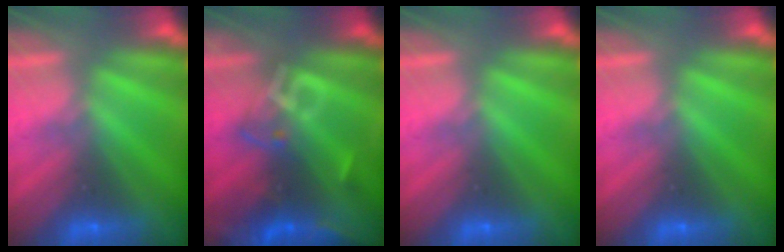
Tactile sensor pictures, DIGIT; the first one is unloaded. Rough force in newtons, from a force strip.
{"total": 2.4}
{"total": 0.0}
{"total": 0.0}